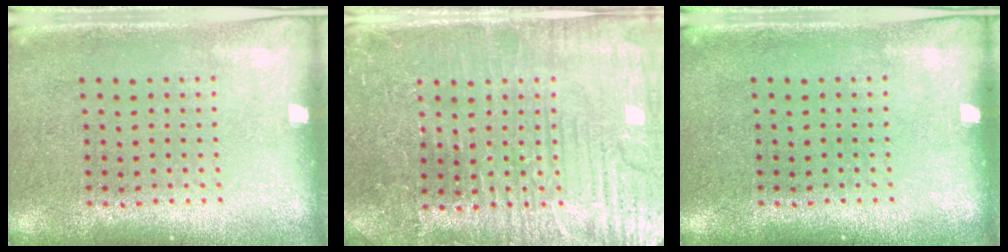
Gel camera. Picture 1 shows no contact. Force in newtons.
{"total": 4.7, "press": 4.6, "slide": 1.1}
{"total": 0.0}